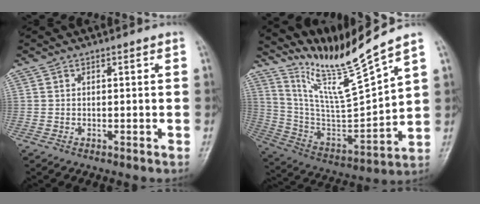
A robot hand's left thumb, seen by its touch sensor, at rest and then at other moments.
{"total": 18.1, "force": [14.7, -1.0, 10.6], "torque": [-0.175, -0.100, 0.286]}